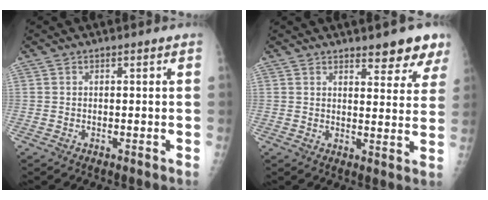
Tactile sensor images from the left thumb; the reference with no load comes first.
{"total": 7.5, "force": [5.9, 2.5, 3.9], "torque": [-0.018, -0.036, 0.065]}